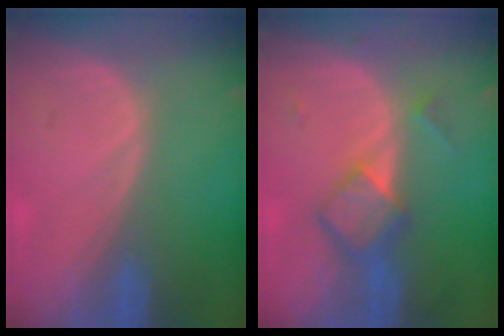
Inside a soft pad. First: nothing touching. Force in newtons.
{"total": 6.0, "press": 5.1, "slide": 3.1}